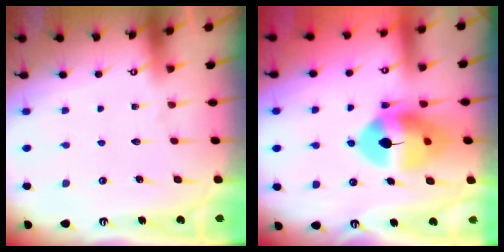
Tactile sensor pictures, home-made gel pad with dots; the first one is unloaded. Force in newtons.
{"total": 12.3, "press": 12.1, "slide": 1.8}